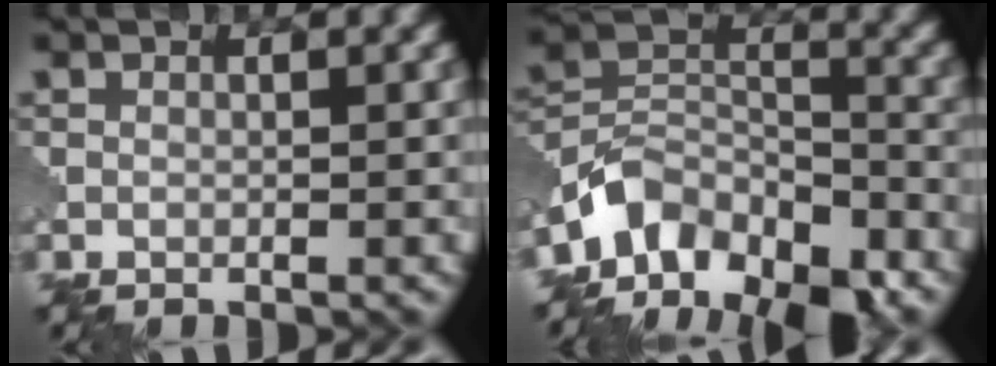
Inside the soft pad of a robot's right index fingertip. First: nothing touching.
{"total": 8.6, "force": [-6.4, 4.4, 3.5], "torque": [-0.052, -0.001, -0.132]}